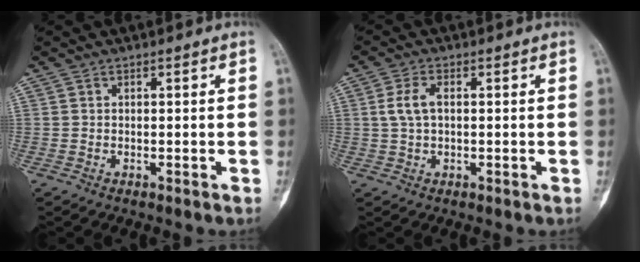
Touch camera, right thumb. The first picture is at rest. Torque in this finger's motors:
{"motor_torque": [0.00, 0.03, 0.40, -0.35, 0.00]}